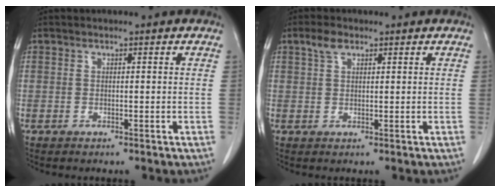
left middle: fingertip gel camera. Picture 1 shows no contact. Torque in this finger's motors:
{"motor_torque": [0.24, -0.12, -0.15, -0.02]}